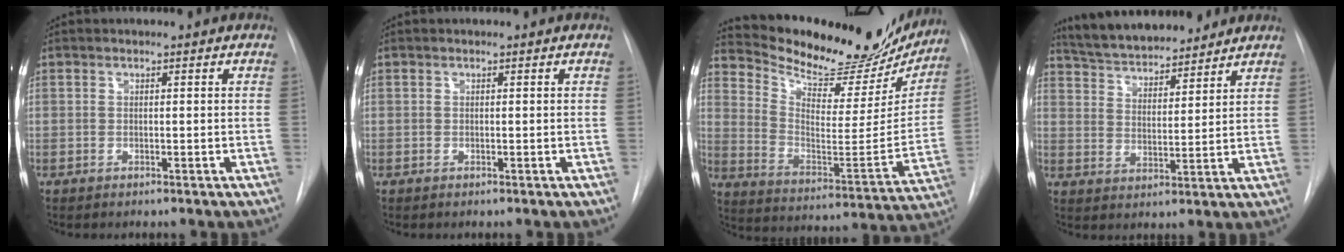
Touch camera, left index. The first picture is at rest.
{"total": 0.0}
{"total": 24.5, "force": [22.0, 6.5, 8.4], "torque": [-0.130, -0.057, 0.305]}
{"total": 14.0, "force": [12.8, 3.1, 4.8], "torque": [-0.077, 0.014, 0.207]}